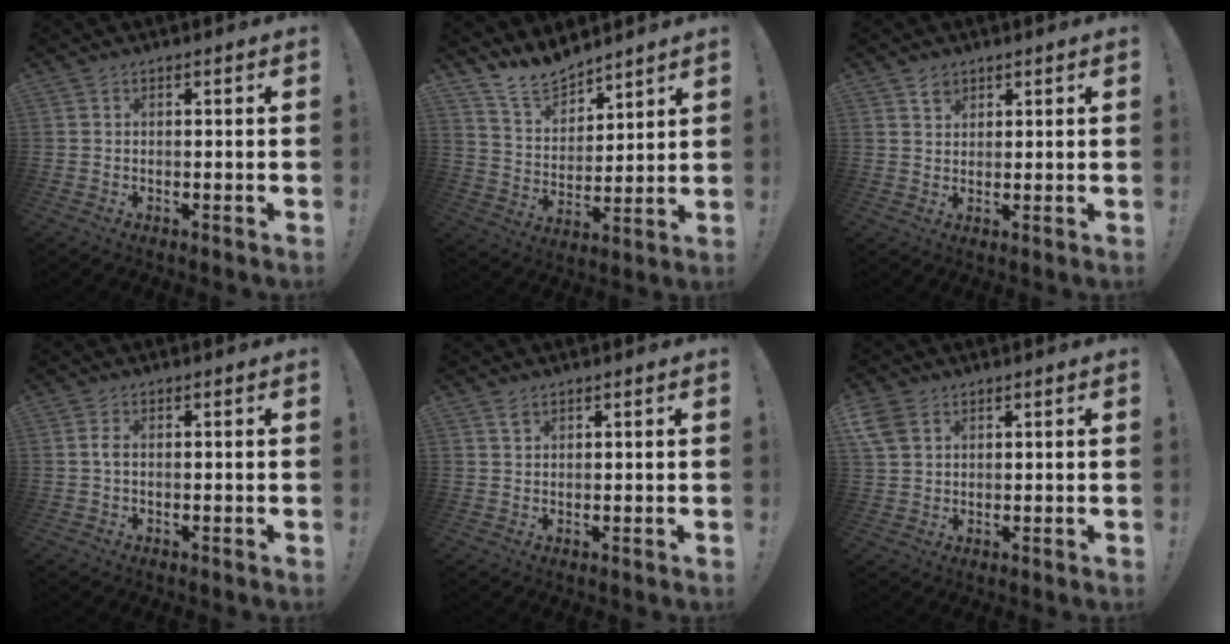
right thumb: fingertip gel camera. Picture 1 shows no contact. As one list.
[{"total": 11.5, "force": [10.5, 3.8, 2.4], "torque": [-0.065, -0.081, 0.204]}, {"total": 2.9, "force": [2.1, 1.9, 0.7], "torque": [-0.003, -0.011, 0.037]}, {"total": 1.6, "force": [-0.2, 0.6, 1.5], "torque": [-0.033, 0.006, -0.003]}, {"total": 1.4, "force": [1.1, 0.7, 0.6], "torque": [-0.003, -0.005, 0.019]}, {"total": 5.6, "force": [2.9, 3.7, 3.1], "torque": [-0.062, -0.007, 0.058]}]